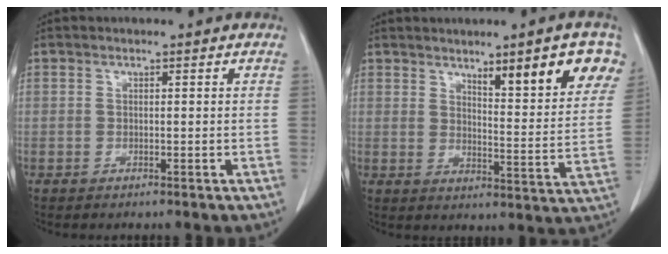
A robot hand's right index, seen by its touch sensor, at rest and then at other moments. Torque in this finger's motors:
{"motor_torque": [1.05, 1.08, 0.21, 0.04]}